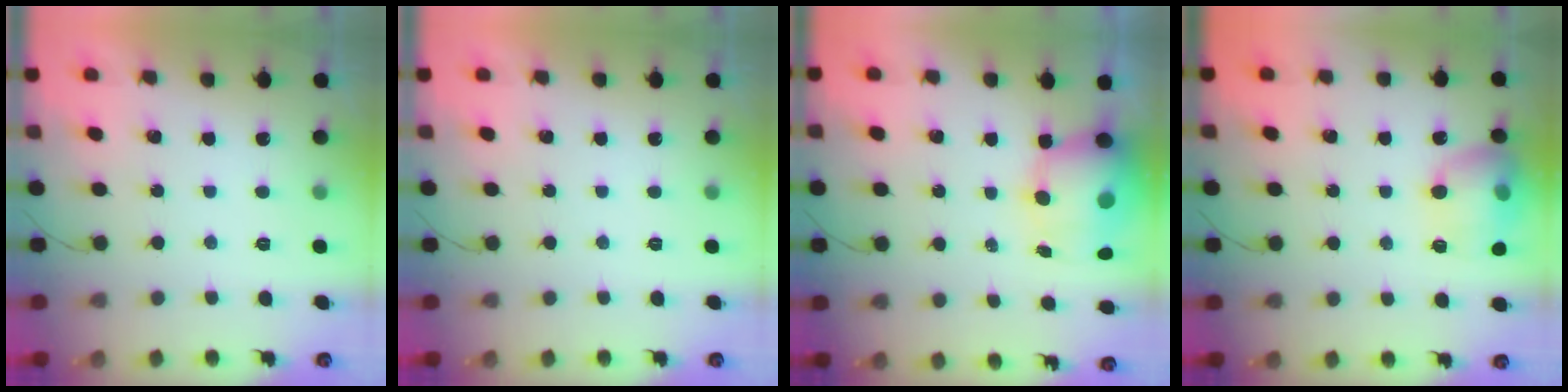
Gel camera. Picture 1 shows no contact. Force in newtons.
{"total": 0.0}
{"total": 11.6, "press": 11.1, "slide": 3.4}
{"total": 14.8, "press": 14.7, "slide": 1.7}